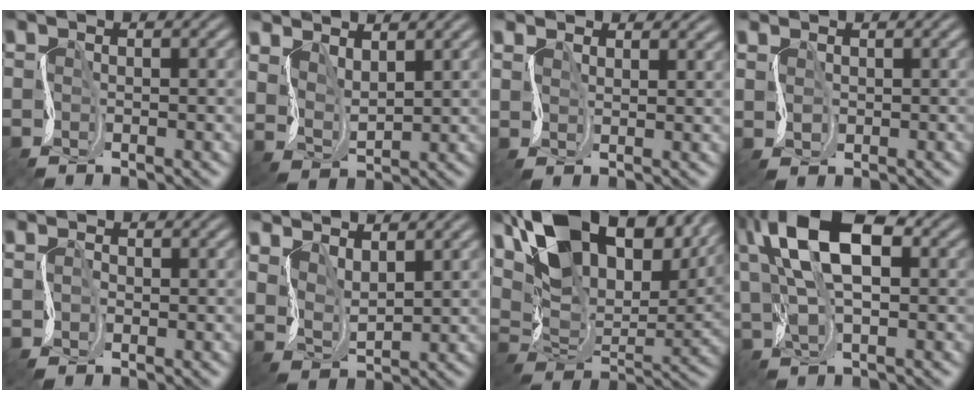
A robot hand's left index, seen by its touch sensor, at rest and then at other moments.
{"total": 3.6, "force": [3.0, 1.5, 1.3], "torque": [-0.041, -0.003, 0.065]}
{"total": 2.8, "force": [2.5, 1.1, 0.2], "torque": [-0.011, 0.003, 0.044]}
{"total": 1.0, "force": [0.8, 0.6, -0.2], "torque": [0.000, 0.000, 0.021]}
{"total": 1.1, "force": [0.7, 0.8, 0.3], "torque": [-0.004, 0.002, 0.015]}
{"total": 4.0, "force": [3.3, 1.6, 1.6], "torque": [-0.046, -0.003, 0.068]}
{"total": 17.8, "force": [10.7, 8.6, 11.3], "torque": [-0.230, 0.027, 0.190]}
{"total": 10.1, "force": [3.9, 4.5, 8.2], "torque": [-0.156, 0.019, 0.059]}